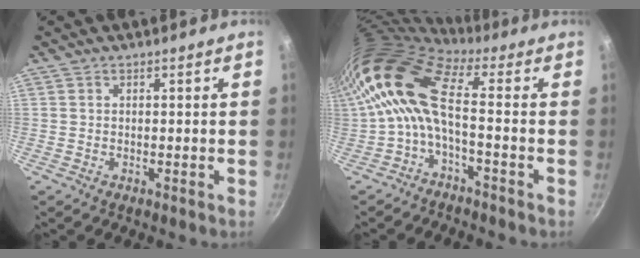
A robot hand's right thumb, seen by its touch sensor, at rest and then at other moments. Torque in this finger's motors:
{"motor_torque": [-0.84, 2.40, 2.37, -0.40, 0.36]}